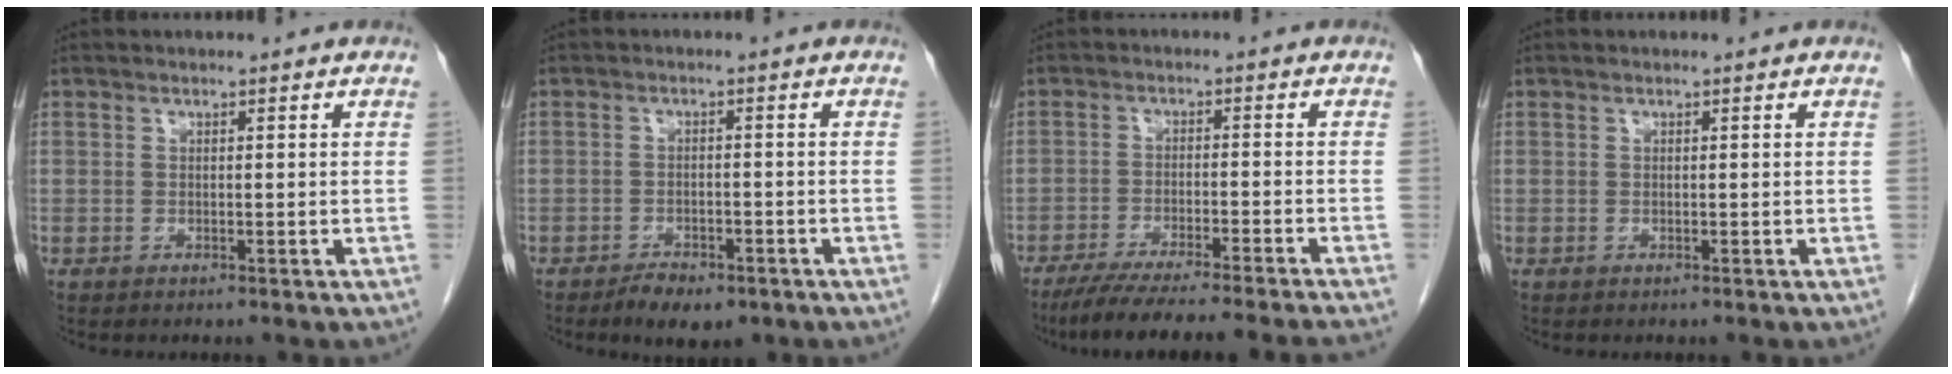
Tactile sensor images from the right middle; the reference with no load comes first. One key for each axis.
{"total": 4.9, "fx": -3.4, "fy": 2.0, "fz": 2.8, "tx": -0.042, "ty": -0.001, "tz": -0.049}
{"total": 16.0, "fx": -14.1, "fy": -0.9, "fz": 7.5, "tx": -0.099, "ty": -0.040, "tz": -0.209}
{"total": 0.0}